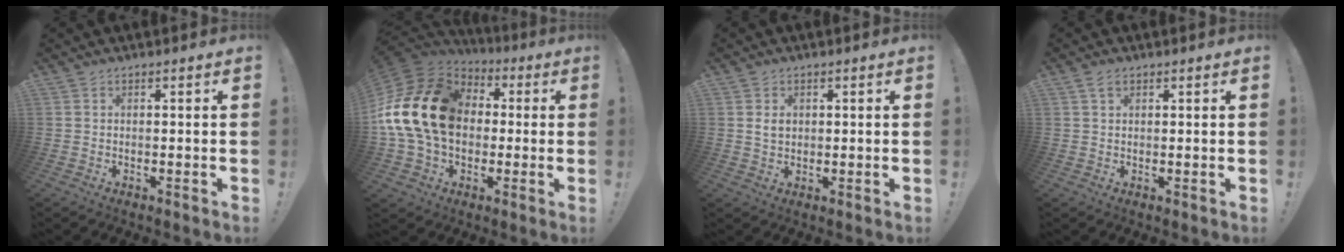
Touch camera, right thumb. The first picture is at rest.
{"total": 23.3, "force": [2.5, 17.2, 15.5], "torque": [-0.292, 0.007, 0.061]}
{"total": 3.2, "force": [0.7, 2.5, 1.9], "torque": [-0.019, -0.002, 0.010]}
{"total": 2.4, "force": [1.4, 1.3, 1.3], "torque": [-0.011, -0.005, 0.024]}